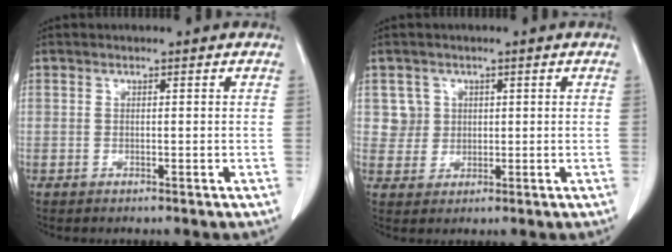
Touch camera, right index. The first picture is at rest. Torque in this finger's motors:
{"motor_torque": [-0.07, 0.02, 0.02, -0.01]}